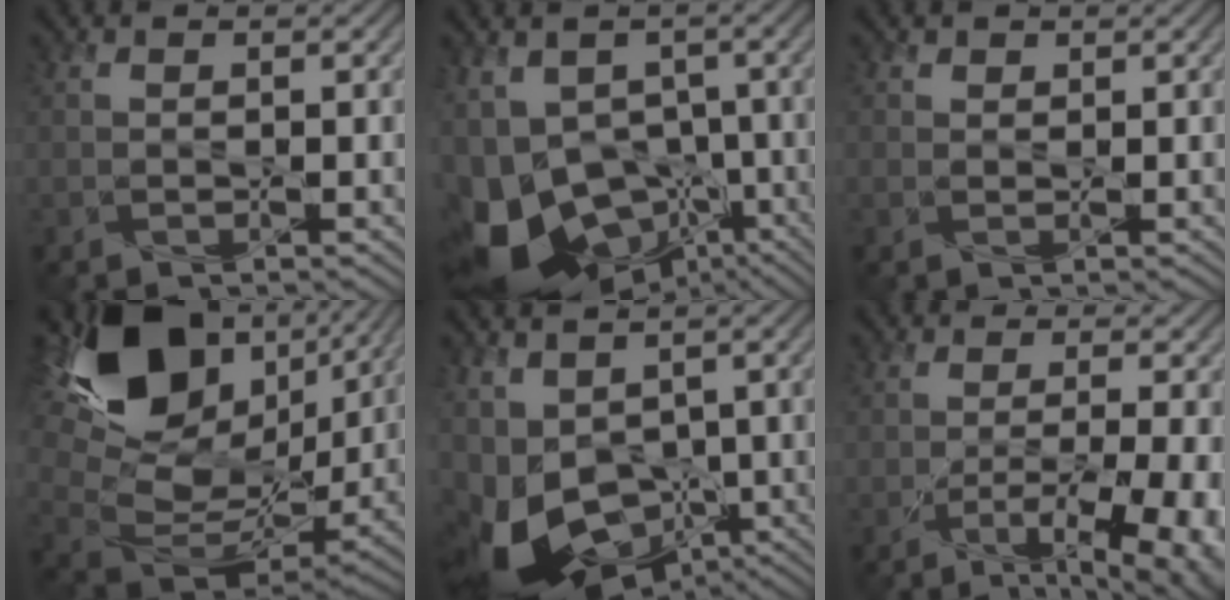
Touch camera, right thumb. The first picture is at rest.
{"total": 15.3, "force": [-6.5, 9.7, 10.0], "torque": [-0.197, -0.017, -0.083]}
{"total": 1.0, "force": [0.7, 0.7, -0.3], "torque": [0.002, -0.002, 0.009]}
{"total": 17.3, "force": [7.5, 11.5, 10.6], "torque": [-0.229, 0.003, 0.150]}
{"total": 12.1, "force": [-4.4, 7.6, 8.4], "torque": [-0.169, -0.028, -0.063]}
{"total": 9.3, "force": [-3.7, 2.1, 8.2], "torque": [-0.097, -0.013, -0.047]}